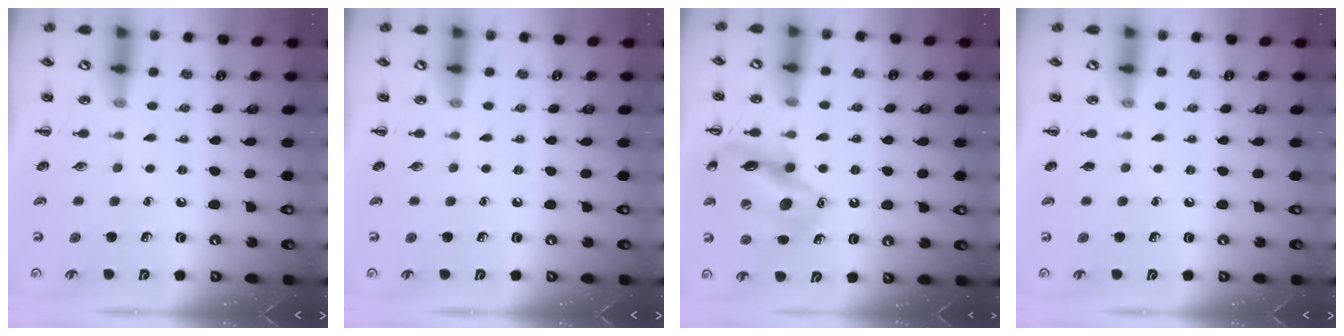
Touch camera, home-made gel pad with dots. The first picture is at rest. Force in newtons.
{"total": 0.0}
{"total": 15.8, "press": 15.7, "slide": 1.3}
{"total": 0.0}